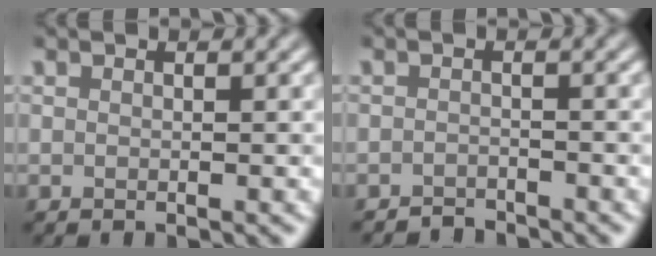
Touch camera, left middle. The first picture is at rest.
{"total": 1.4, "force": [-1.4, 0.2, 0.1], "torque": [0.000, 0.002, -0.028]}